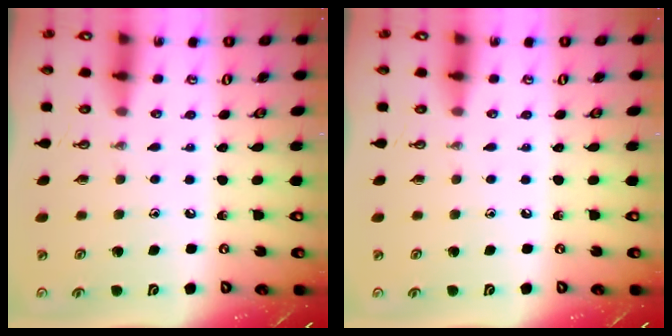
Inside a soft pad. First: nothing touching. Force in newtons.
{"total": 0.0}